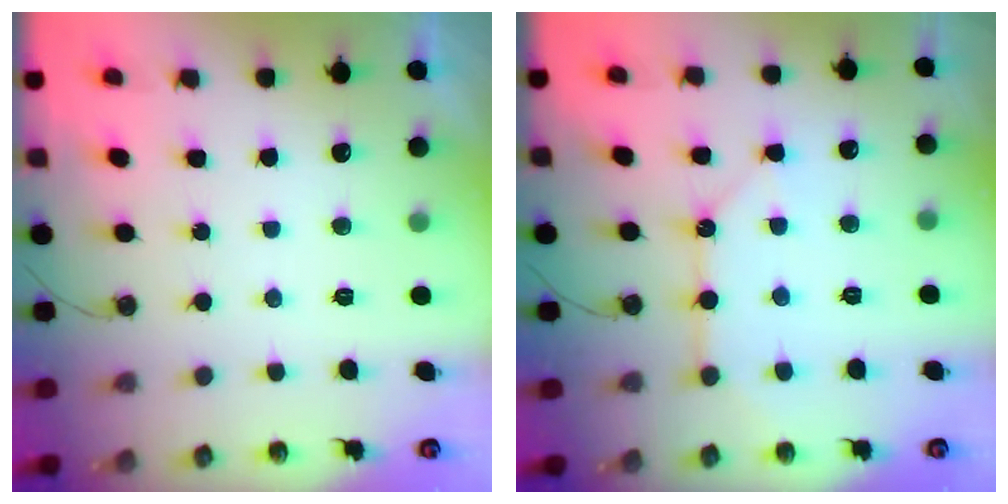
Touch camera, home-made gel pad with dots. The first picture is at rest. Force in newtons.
{"total": 10.7, "press": 10.7, "slide": 0.9}